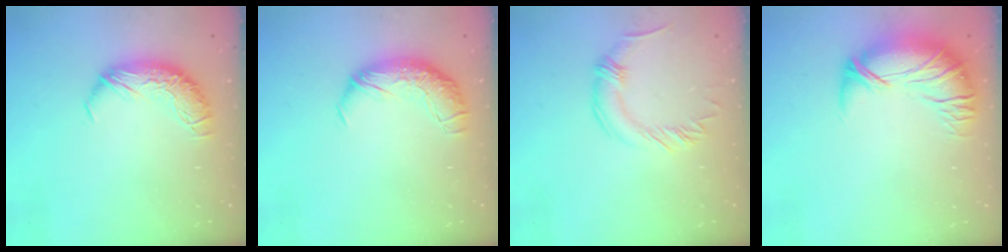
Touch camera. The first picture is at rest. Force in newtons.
{"total": 2.3, "press": 0.9, "slide": 2.2}
{"total": 0.0}
{"total": 2.5, "press": 0.1, "slide": 2.5}